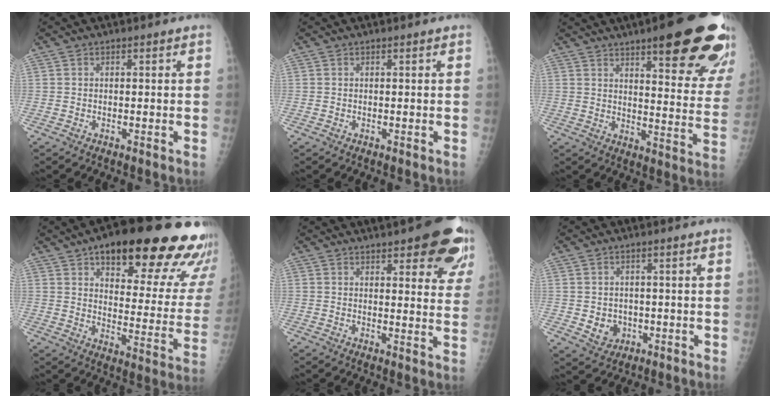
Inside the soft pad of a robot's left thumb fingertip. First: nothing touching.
{"total": 0.0}
{"total": 24.2, "force": [15.0, 5.6, 18.2], "torque": [-0.195, -0.061, 0.192]}
{"total": 27.6, "force": [17.6, 8.9, 19.3], "torque": [-0.210, -0.063, 0.231]}
{"total": 15.2, "force": [9.5, 4.8, 10.9], "torque": [-0.100, -0.040, 0.103]}
{"total": 4.0, "force": [-0.5, 3.5, 1.9], "torque": [-0.013, -0.001, 0.004]}